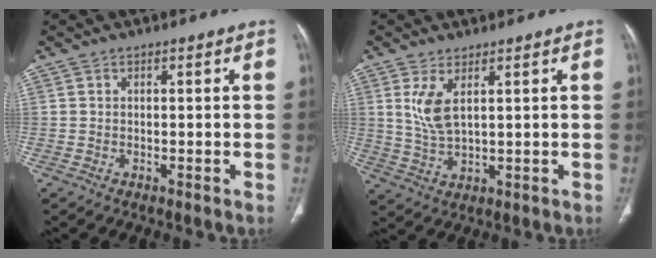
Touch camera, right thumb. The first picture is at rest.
{"total": 5.7, "force": [2.2, 2.1, 4.7], "torque": [-0.102, -0.016, 0.057]}